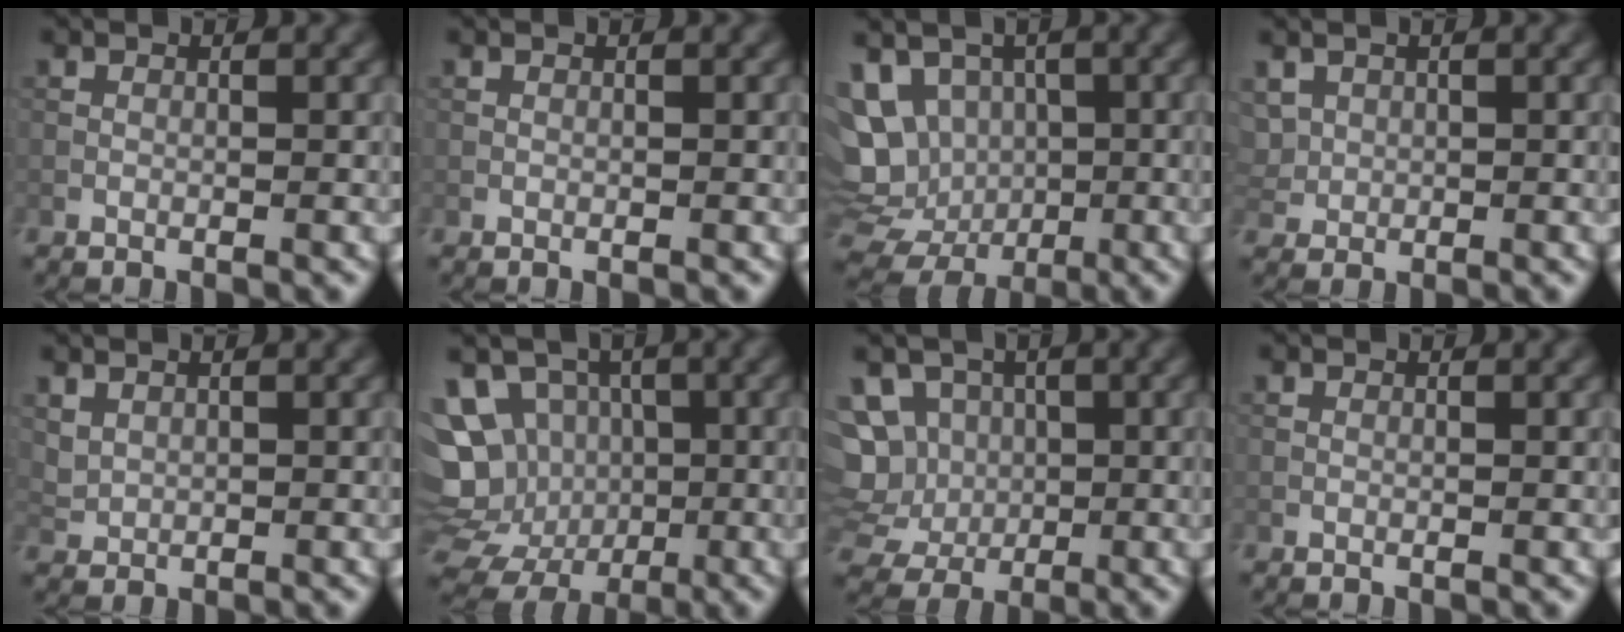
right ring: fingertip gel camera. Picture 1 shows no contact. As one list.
[{"total": 0.0}, {"total": 11.7, "force": [1.3, 10.0, 6.0], "torque": [-0.121, 0.024, 0.001]}, {"total": 1.7, "force": [0.6, 1.4, 0.7], "torque": [-0.016, 0.000, 0.016]}, {"total": 1.3, "force": [0.8, 0.9, 0.5], "torque": [-0.011, -0.002, 0.021]}, {"total": 14.2, "force": [-1.1, 12.9, 5.7], "torque": [-0.151, -0.013, -0.009]}, {"total": 10.0, "force": [1.0, 9.1, 4.0], "torque": [-0.096, 0.020, -0.002]}, {"total": 0.0}]